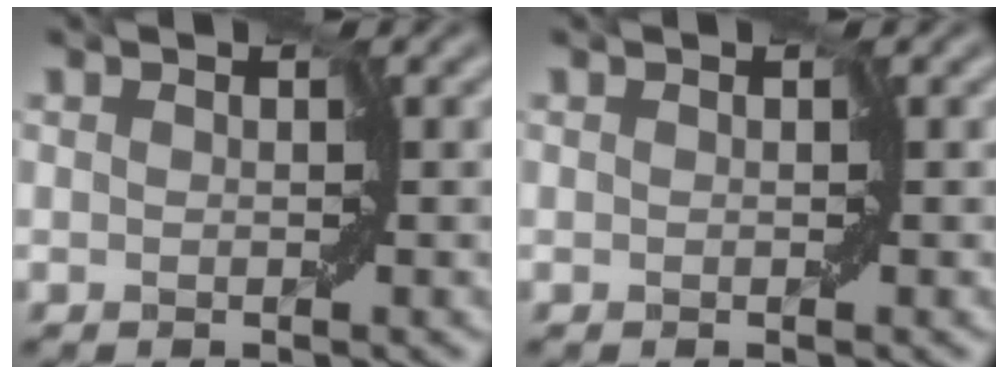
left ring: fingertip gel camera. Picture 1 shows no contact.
{"total": 0.0}